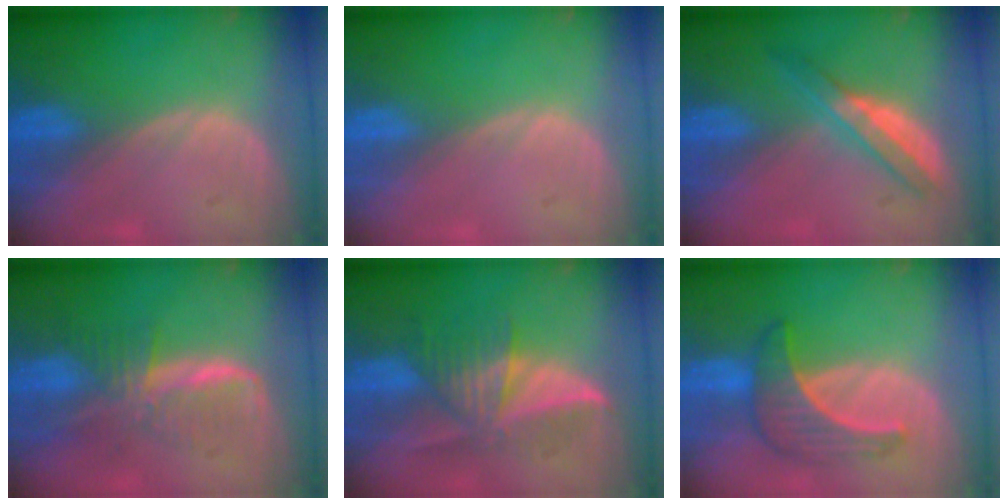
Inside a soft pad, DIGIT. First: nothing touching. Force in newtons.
{"total": 0.0}
{"total": 4.9, "press": 4.8, "slide": 0.7}
{"total": 7.6, "press": 6.8, "slide": 3.5}
{"total": 6.8, "press": 6.8, "slide": 0.4}
{"total": 6.6, "press": 6.5, "slide": 0.9}